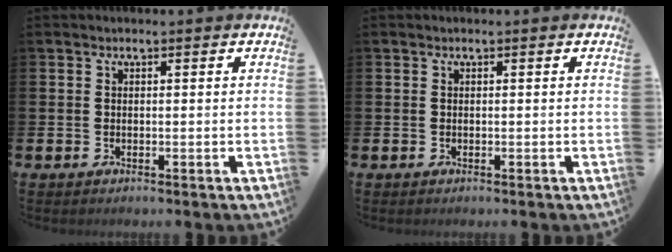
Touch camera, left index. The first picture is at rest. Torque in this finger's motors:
{"motor_torque": [0.00, 0.00, 0.00, 0.02]}